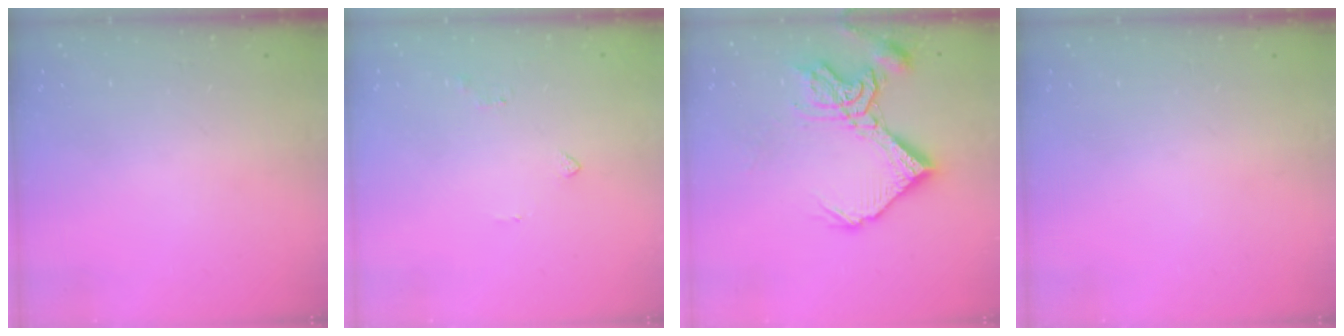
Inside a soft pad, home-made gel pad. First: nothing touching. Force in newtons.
{"total": 2.2, "press": 2.1, "slide": 0.5}
{"total": 20.3, "press": 20.2, "slide": 2.2}
{"total": 0.0}